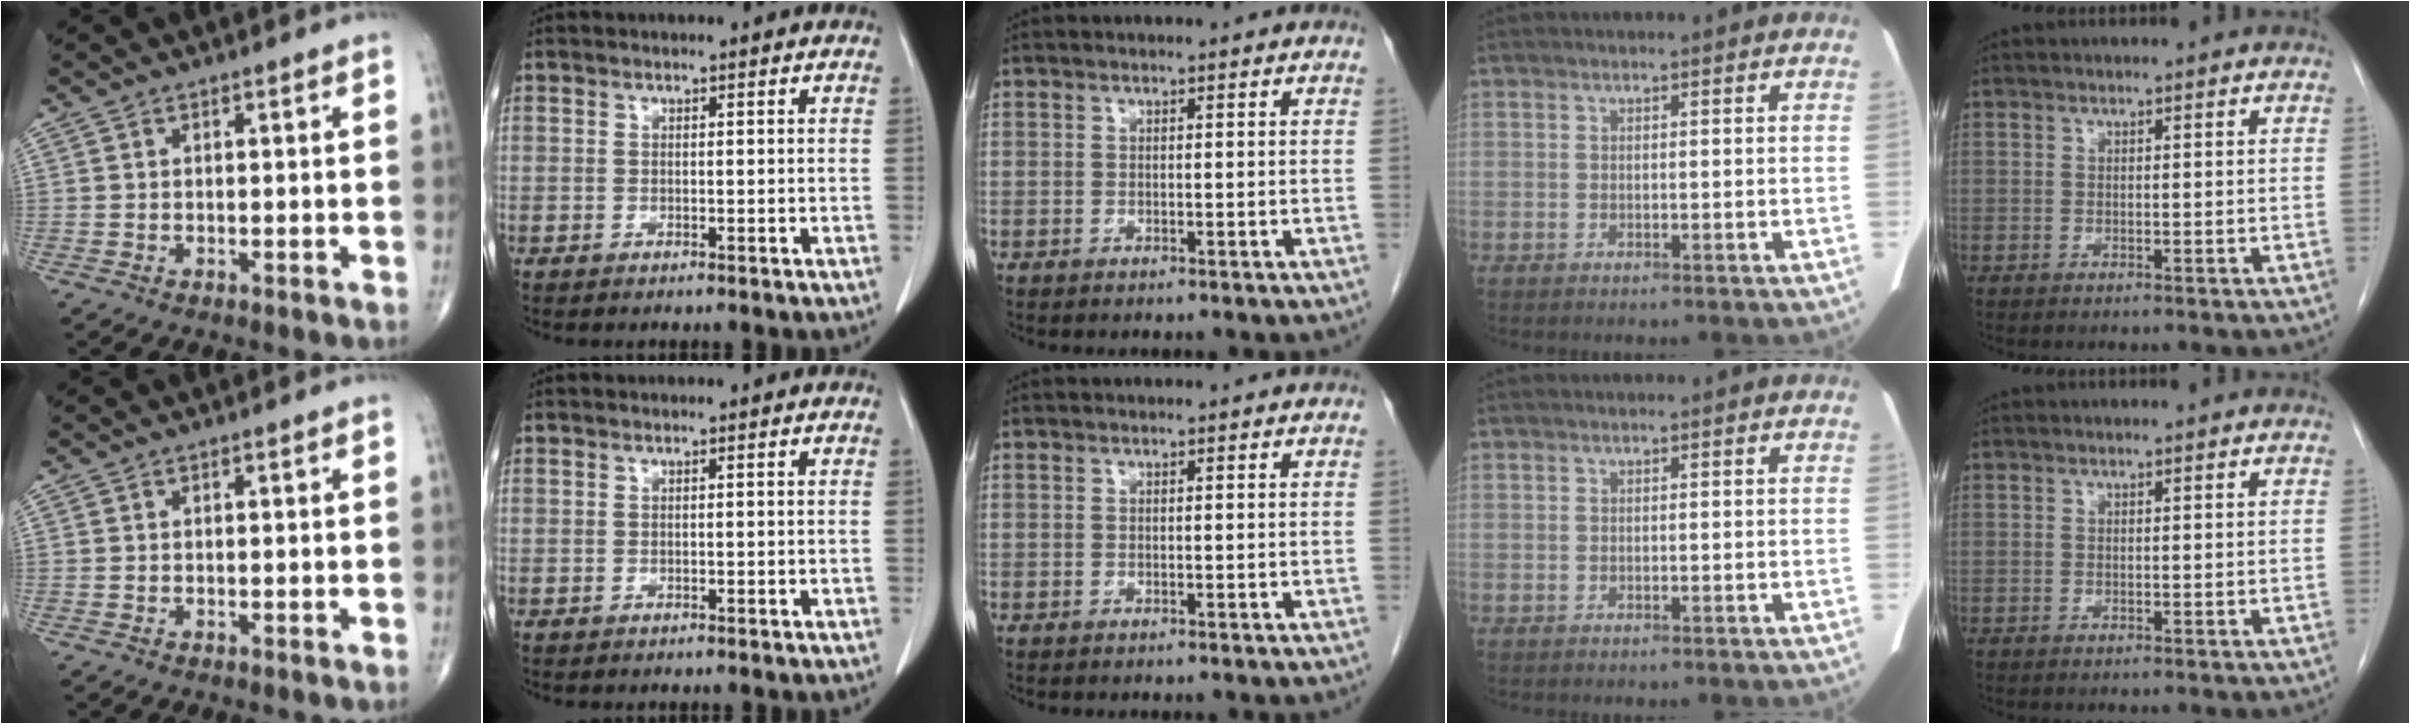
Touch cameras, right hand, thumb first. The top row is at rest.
{}